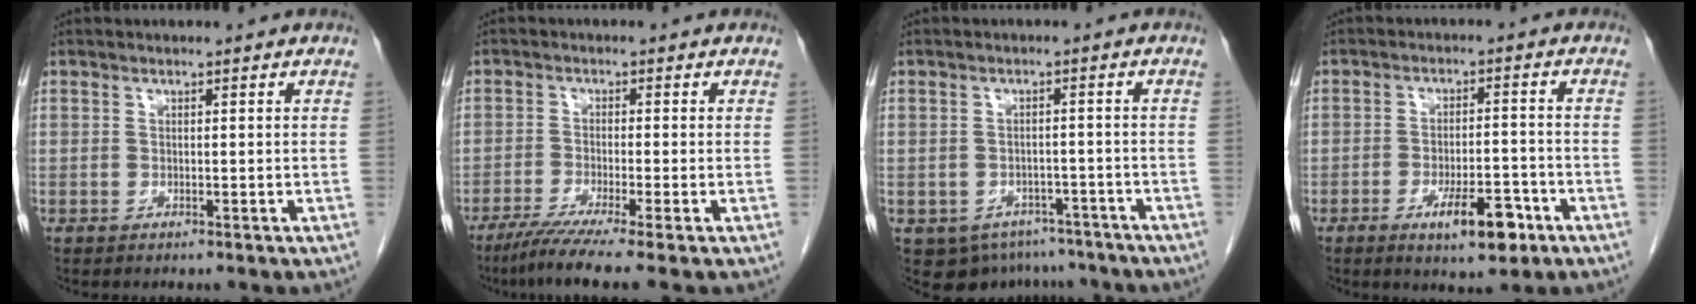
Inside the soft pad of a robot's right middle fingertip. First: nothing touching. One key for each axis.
{"total": 7.0, "fx": -5.2, "fy": -1.1, "fz": 4.5, "tx": -0.071, "ty": -0.023, "tz": -0.091}
{"total": 8.8, "fx": -6.5, "fy": 5.7, "fz": 1.9, "tx": -0.021, "ty": 0.005, "tz": -0.079}
{"total": 7.4, "fx": -4.0, "fy": 2.2, "fz": 5.9, "tx": -0.093, "ty": -0.004, "tz": -0.057}